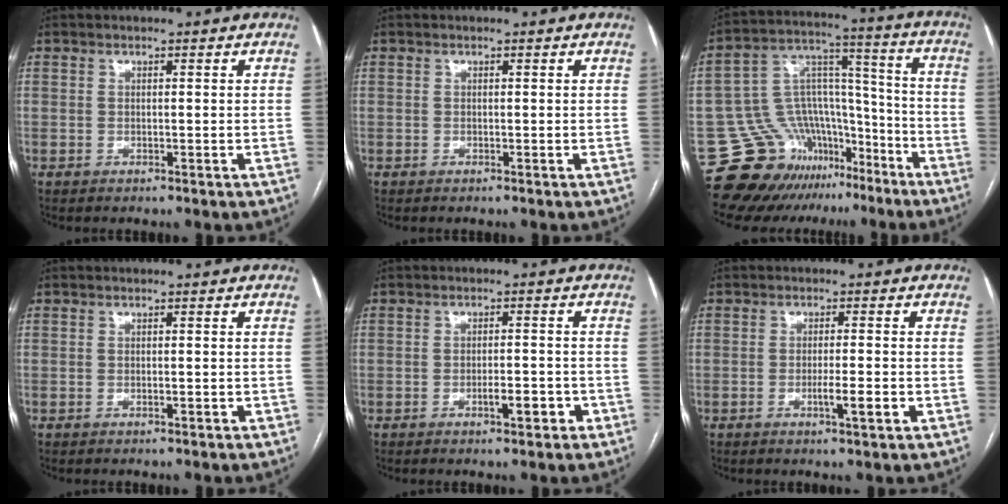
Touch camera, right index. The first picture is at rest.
{"total": 0.0}
{"total": 15.9, "force": [-11.1, 10.3, 4.8], "torque": [-0.069, 0.093, -0.173]}
{"total": 0.8, "force": [-0.3, 0.2, 0.7], "torque": [-0.015, -0.001, -0.002]}
{"total": 3.7, "force": [-1.7, 1.1, 3.1], "torque": [-0.047, 0.003, -0.022]}
{"total": 3.8, "force": [-1.3, 0.2, 3.6], "torque": [-0.057, -0.003, -0.020]}